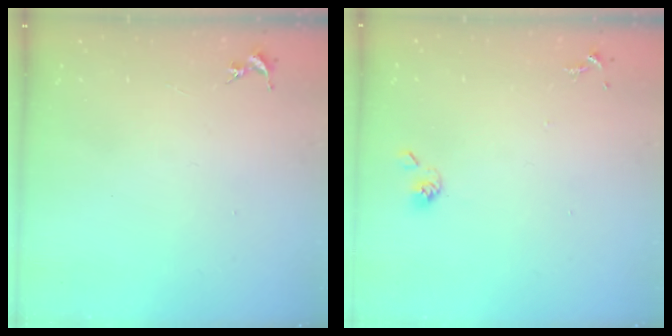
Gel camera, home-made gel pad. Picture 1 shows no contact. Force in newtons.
{"total": 5.5, "press": 5.4, "slide": 0.9}